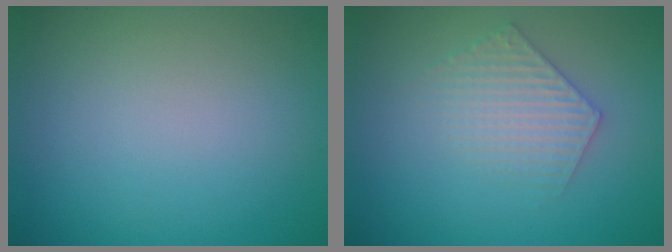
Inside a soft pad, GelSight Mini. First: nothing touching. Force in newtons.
{"total": 2.9, "press": 2.9, "slide": 0.5}